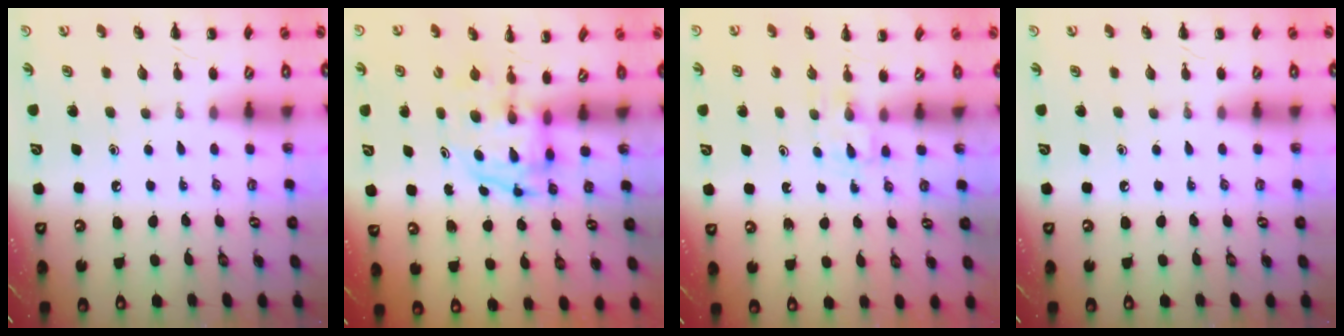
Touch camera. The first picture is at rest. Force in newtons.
{"total": 3.9, "press": 3.9, "slide": 0.6}
{"total": 2.6, "press": 2.4, "slide": 1.0}
{"total": 0.0}